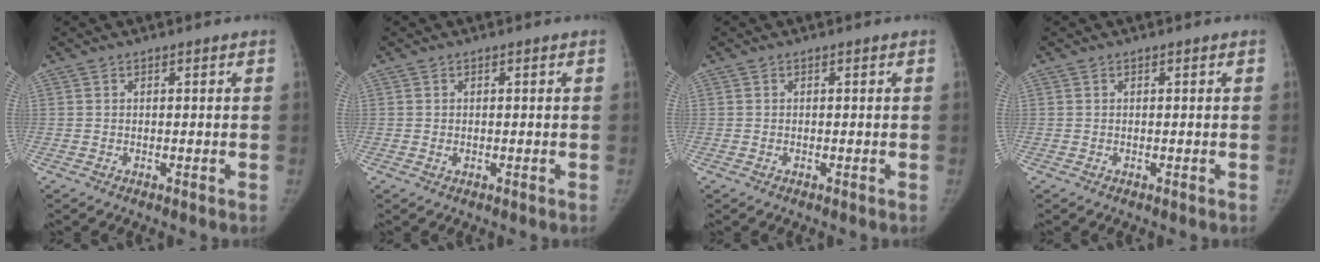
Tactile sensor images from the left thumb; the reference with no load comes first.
{"total": 0.7, "force": [-0.1, 0.5, 0.5], "torque": [-0.008, -0.001, -0.001]}
{"total": 0.0}
{"total": 0.0}